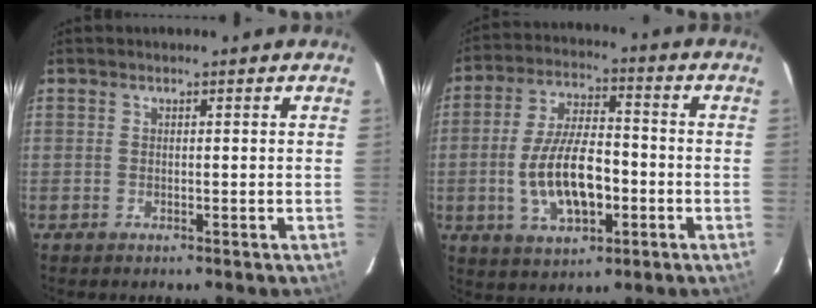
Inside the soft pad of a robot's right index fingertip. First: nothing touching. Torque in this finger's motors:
{"motor_torque": [1.20, -0.94, 0.65, 0.19]}